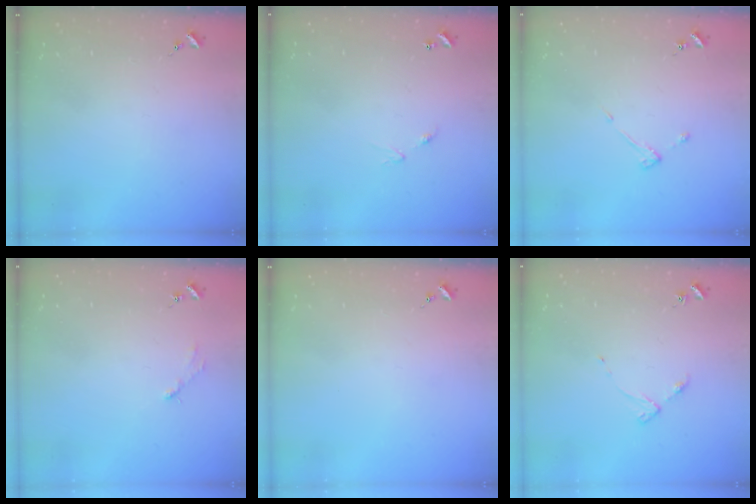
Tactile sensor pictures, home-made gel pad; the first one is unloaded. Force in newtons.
{"total": 5.0, "press": 5.0, "slide": 0.5}
{"total": 2.9, "press": 2.9, "slide": 0.5}
{"total": 2.9, "press": 2.9, "slide": 0.4}
{"total": 0.0}
{"total": 3.3, "press": 3.3, "slide": 0.4}